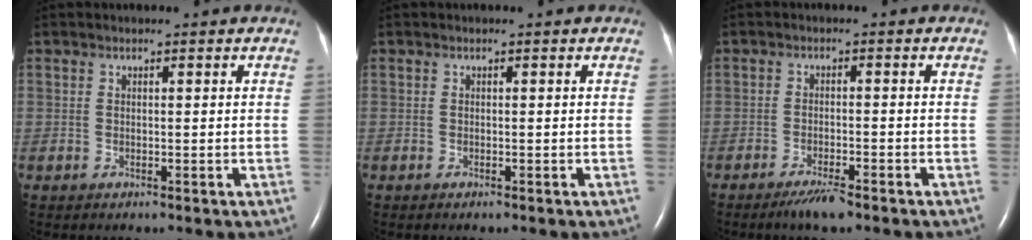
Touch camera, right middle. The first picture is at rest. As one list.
[{"total": 0.0}, {"total": 3.7, "force": [-2.8, 0.4, 2.4], "torque": [-0.051, -0.006, -0.050]}]